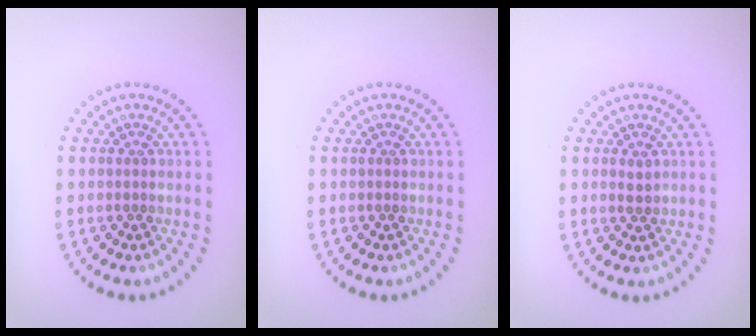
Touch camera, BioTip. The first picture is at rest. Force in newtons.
{"total": 0.0}
{"total": 0.9, "press": 0.9, "slide": 0.1}